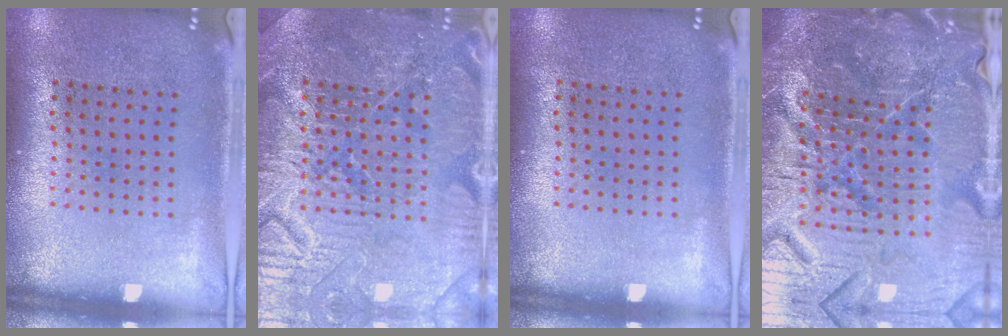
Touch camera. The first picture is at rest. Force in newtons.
{"total": 4.7, "press": 4.6, "slide": 0.9}
{"total": 0.0}
{"total": 7.2, "press": 6.4, "slide": 3.4}